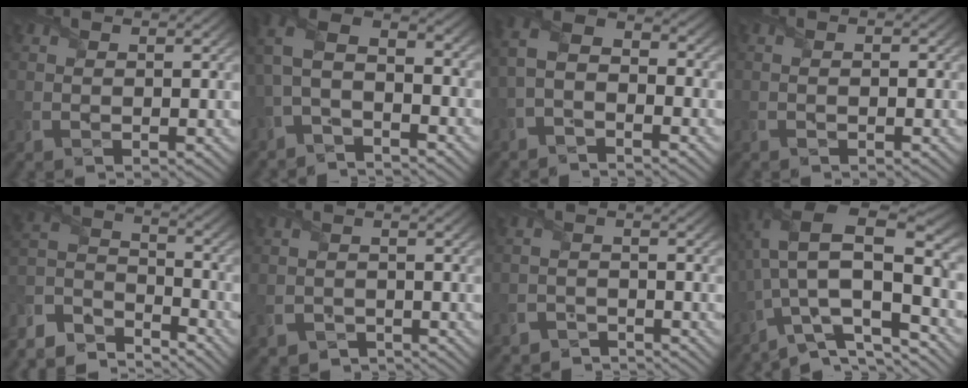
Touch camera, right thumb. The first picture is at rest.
{"total": 7.7, "force": [-2.3, 4.2, 6.0], "torque": [-0.129, 0.003, -0.057]}
{"total": 5.7, "force": [-2.6, 3.2, 3.9], "torque": [-0.088, 0.004, -0.068]}
{"total": 0.9, "force": [-0.4, 0.3, 0.7], "torque": [-0.001, 0.003, -0.003]}
{"total": 9.6, "force": [-8.3, 3.4, 3.3], "torque": [-0.087, 0.000, -0.170]}
{"total": 2.9, "force": [-2.2, 1.8, 0.5], "torque": [-0.008, -0.004, -0.042]}
{"total": 2.9, "force": [-2.8, 0.8, 0.0], "torque": [0.011, 0.001, -0.062]}
{"total": 14.6, "force": [-2.9, 6.2, 12.9], "torque": [-0.252, 0.010, -0.052]}